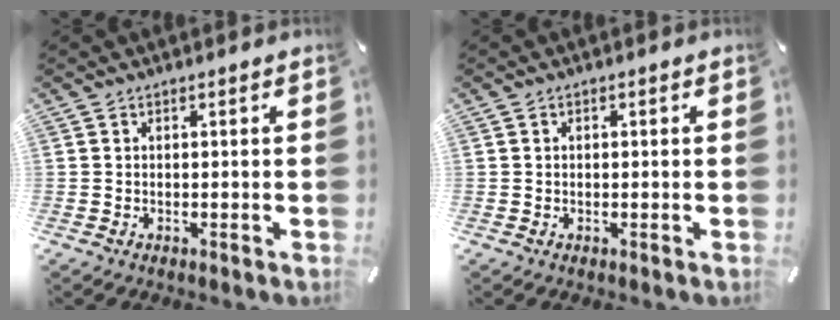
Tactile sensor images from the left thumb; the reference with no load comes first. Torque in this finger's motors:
{"motor_torque": [-0.28, -0.52, -0.10, 0.31, 0.00]}